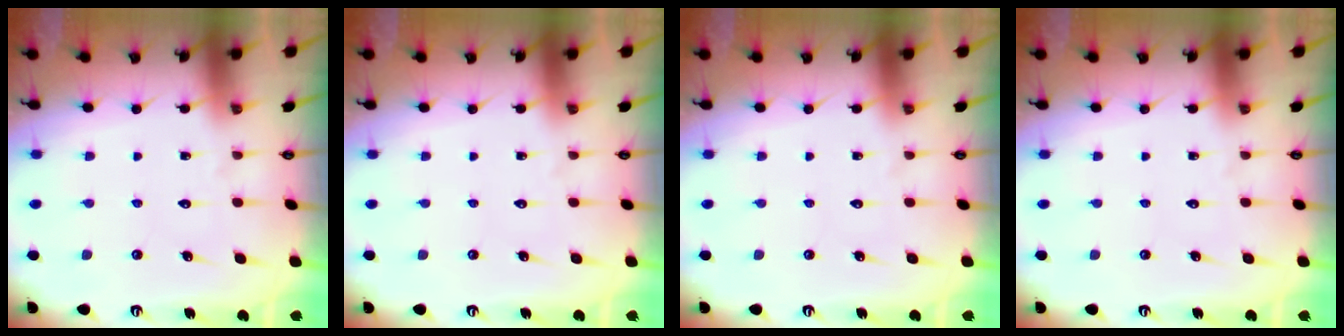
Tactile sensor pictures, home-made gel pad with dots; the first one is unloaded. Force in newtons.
{"total": 0.0}
{"total": 0.0}
{"total": 0.0}